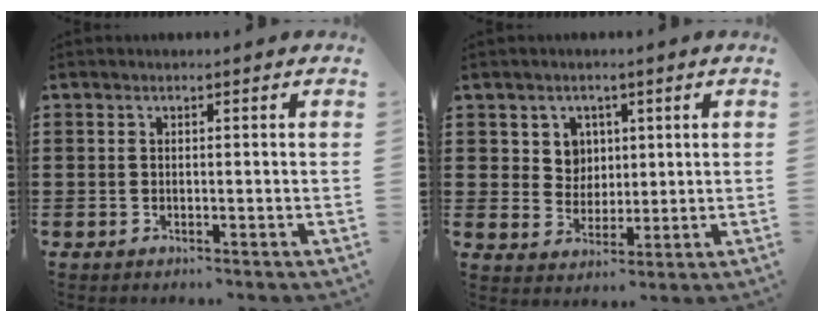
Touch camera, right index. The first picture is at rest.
{"total": 4.6, "force": [1.9, 4.1, 1.1], "torque": [-0.034, 0.010, 0.033]}